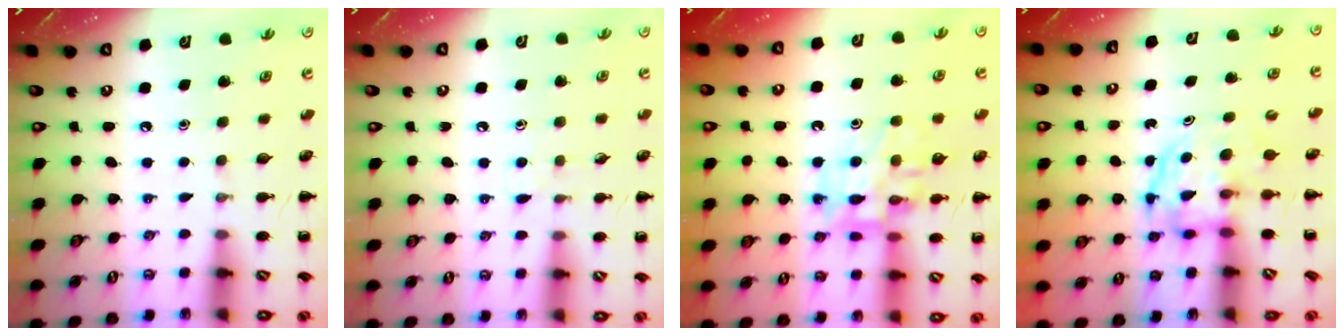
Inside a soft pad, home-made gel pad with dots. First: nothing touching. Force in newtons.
{"total": 4.7, "press": 4.2, "slide": 2.0}
{"total": 12.8, "press": 12.6, "slide": 1.8}
{"total": 3.7, "press": 3.7, "slide": 0.3}